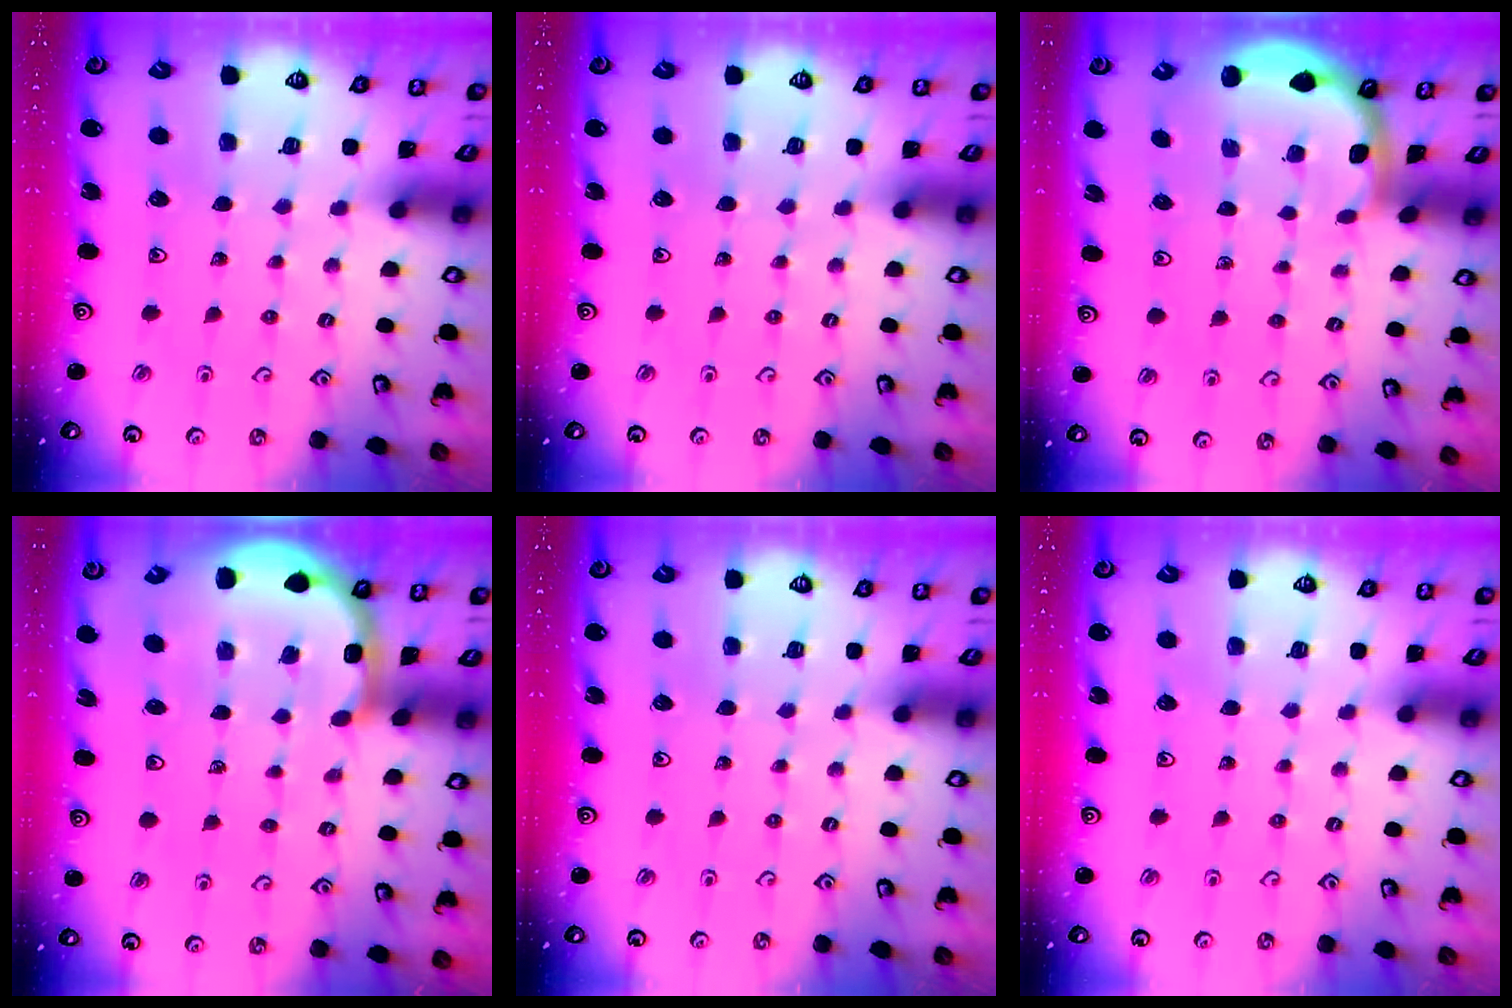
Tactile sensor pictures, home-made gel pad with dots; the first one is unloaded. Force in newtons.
{"total": 0.0}
{"total": 1.9, "press": 1.9, "slide": 0.0}
{"total": 6.2, "press": 6.0, "slide": 1.5}
{"total": 0.0}
{"total": 0.0}